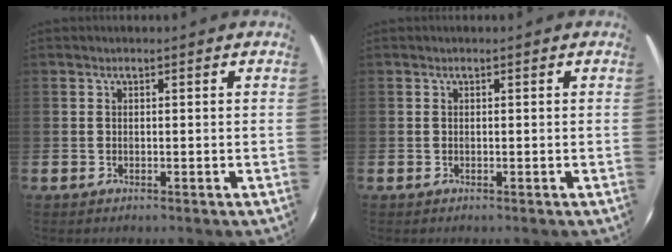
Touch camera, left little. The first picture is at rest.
{"total": 0.0}